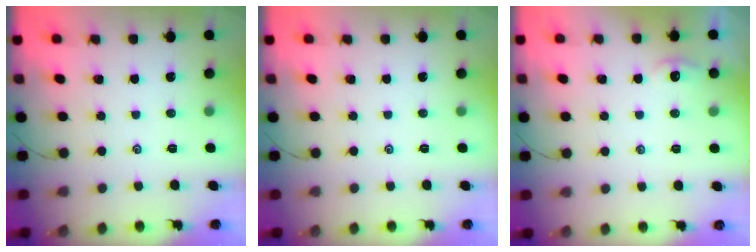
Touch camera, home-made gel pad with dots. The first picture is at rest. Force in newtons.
{"total": 0.0}
{"total": 0.0}